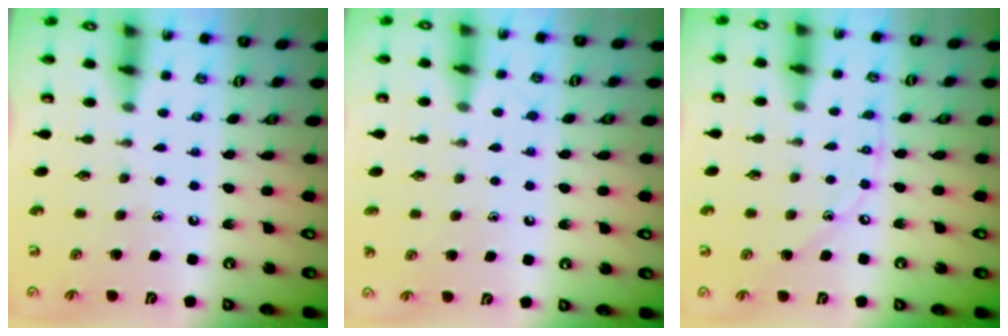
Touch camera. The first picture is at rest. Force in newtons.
{"total": 5.7, "press": 5.7, "slide": 0.6}
{"total": 7.2, "press": 7.1, "slide": 0.8}